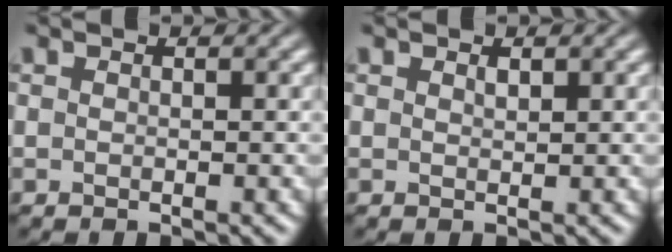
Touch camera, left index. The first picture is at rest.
{"total": 0.6, "force": [0.5, 0.2, 0.4], "torque": [-0.008, -0.003, 0.009]}